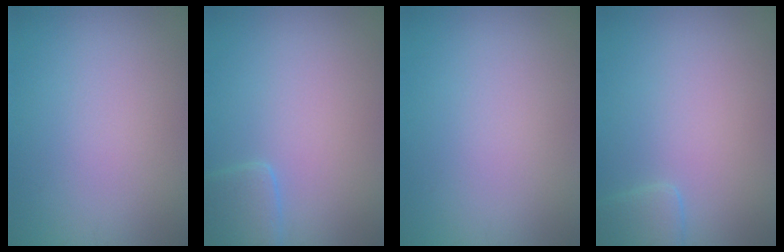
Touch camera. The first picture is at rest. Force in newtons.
{"total": 2.4, "press": 2.4, "slide": 0.1}
{"total": 0.0}
{"total": 1.7, "press": 1.7, "slide": 0.2}